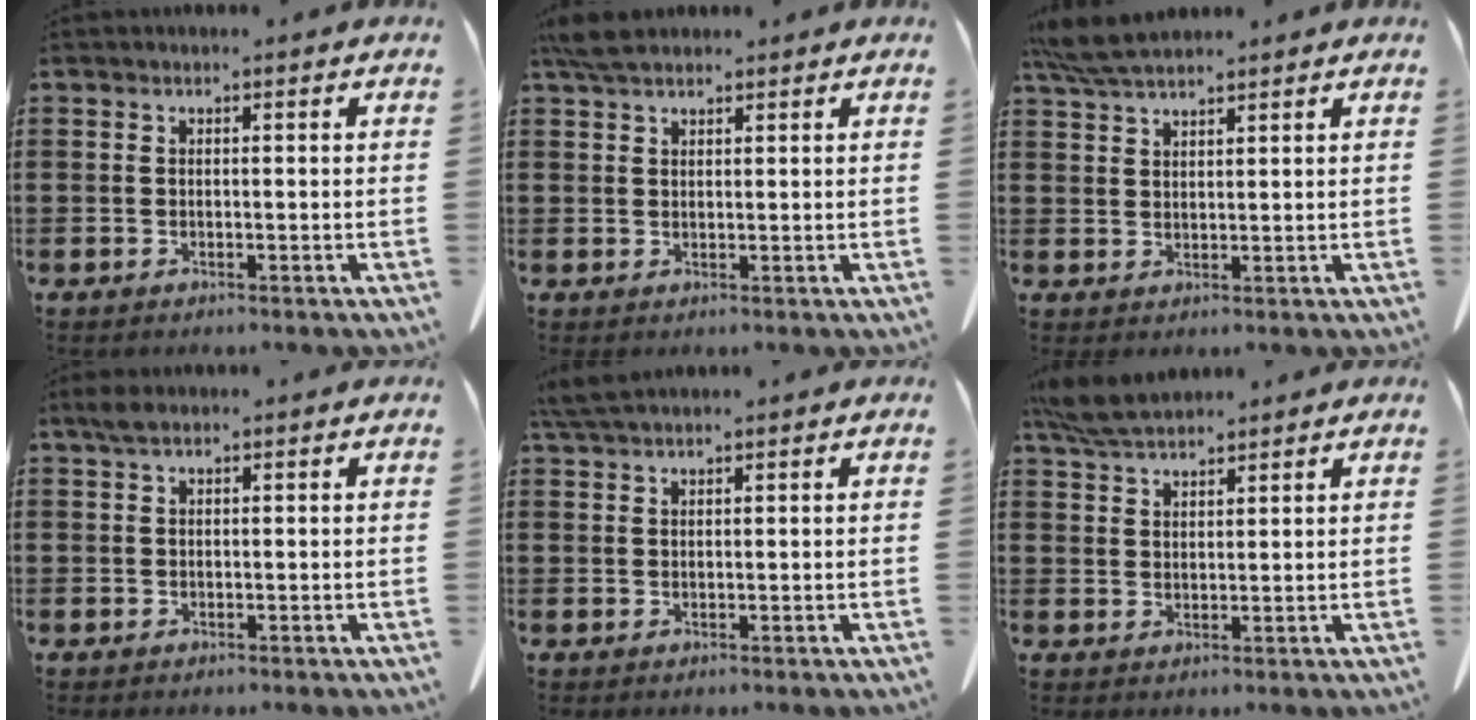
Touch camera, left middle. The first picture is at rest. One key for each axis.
{"total": 3.9, "fx": 3.1, "fy": 1.2, "fz": 2.1, "tx": -0.048, "ty": 0.001, "tz": 0.059}
{"total": 5.3, "fx": 4.5, "fy": 0.8, "fz": 2.6, "tx": -0.064, "ty": -0.008, "tz": 0.085}
{"total": 1.5, "fx": 0.9, "fy": 0.7, "fz": 1.0, "tx": -0.024, "ty": 0.003, "tz": 0.016}
{"total": 3.0, "fx": 2.5, "fy": 0.3, "fz": 1.6, "tx": -0.039, "ty": 0.000, "tz": 0.048}
{"total": 5.5, "fx": 4.8, "fy": 1.1, "fz": 2.3, "tx": -0.059, "ty": -0.010, "tz": 0.092}